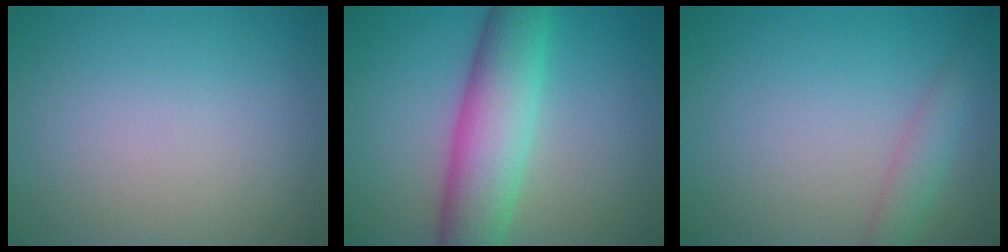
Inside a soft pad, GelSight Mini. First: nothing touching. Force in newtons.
{"total": 7.8, "press": 7.8, "slide": 0.2}
{"total": 2.1, "press": 2.1, "slide": 0.1}